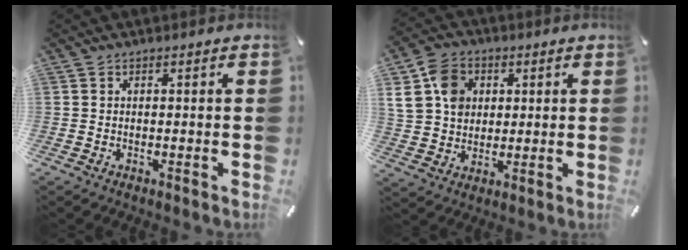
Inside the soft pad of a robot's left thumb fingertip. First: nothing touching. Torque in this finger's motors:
{"motor_torque": [2.11, 2.89, 1.39, -1.38, 0.48]}